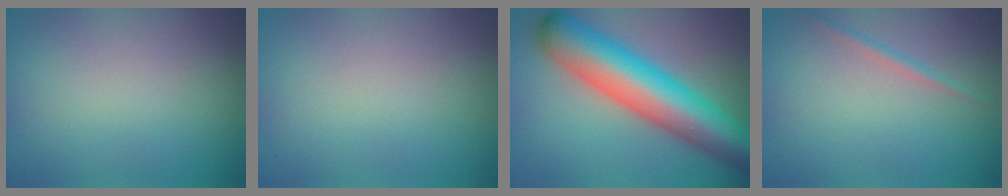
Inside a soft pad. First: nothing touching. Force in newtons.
{"total": 0.0}
{"total": 11.2, "press": 11.2, "slide": 0.4}
{"total": 1.0, "press": 1.0, "slide": 0.1}